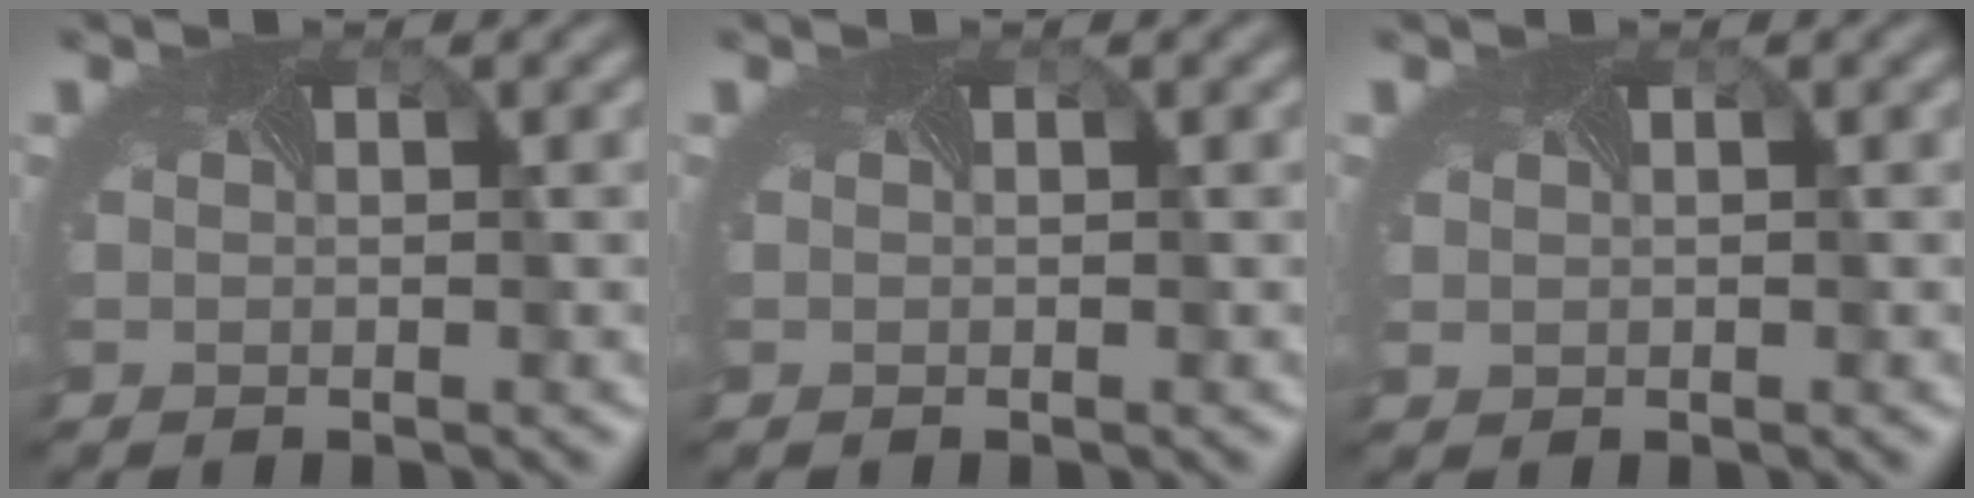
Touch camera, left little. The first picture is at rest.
{"total": 0.0}
{"total": 0.5, "force": [0.4, 0.2, -0.2], "torque": [0.003, 0.001, 0.009]}